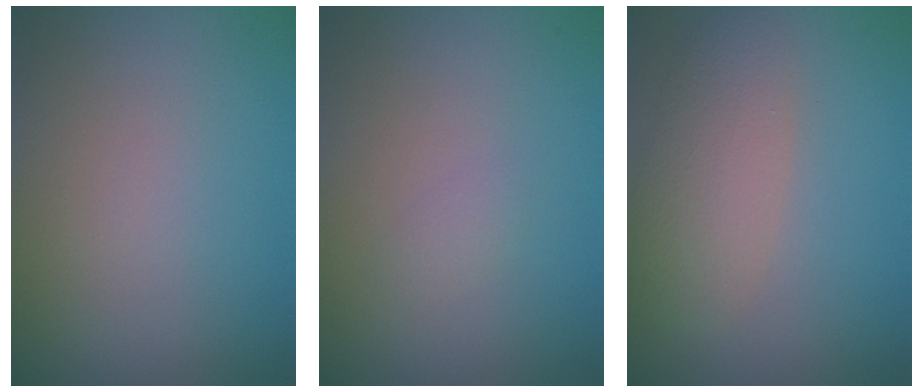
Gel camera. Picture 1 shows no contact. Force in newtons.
{"total": 0.7, "press": 0.7, "slide": 0.1}
{"total": 3.6, "press": 3.6, "slide": 0.4}